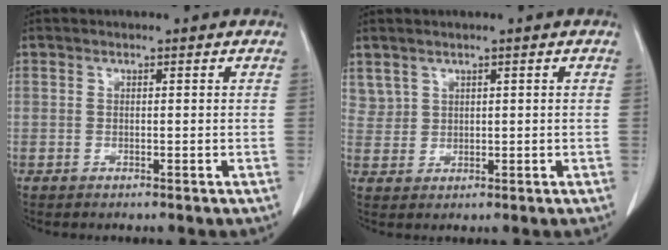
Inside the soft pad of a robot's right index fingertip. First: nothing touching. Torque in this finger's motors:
{"motor_torque": [-0.28, 0.38, -0.16, -0.02]}